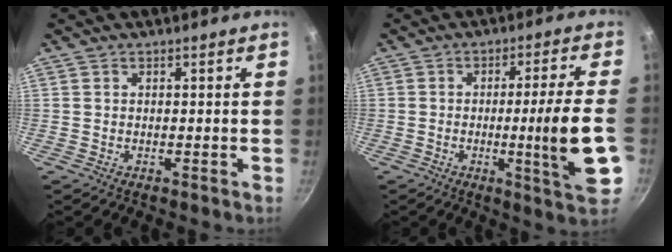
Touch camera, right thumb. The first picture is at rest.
{"total": 13.3, "force": [-2.7, 0.5, 13.0], "torque": [-0.187, 0.001, -0.038]}